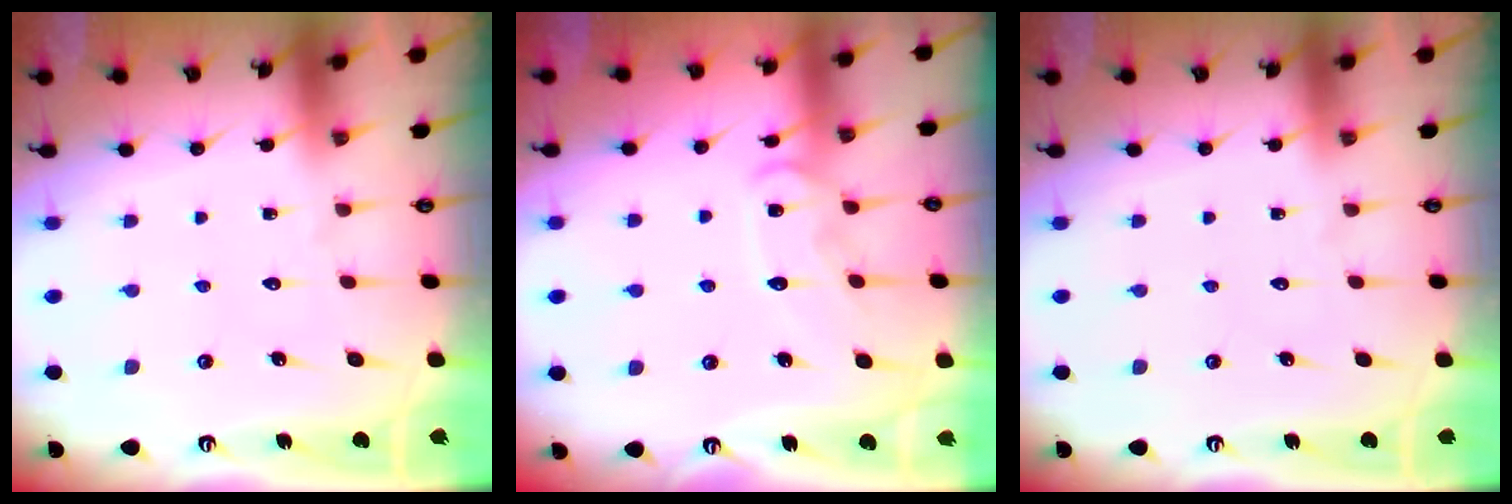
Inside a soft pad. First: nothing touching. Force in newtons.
{"total": 10.0, "press": 9.9, "slide": 0.8}
{"total": 0.0}